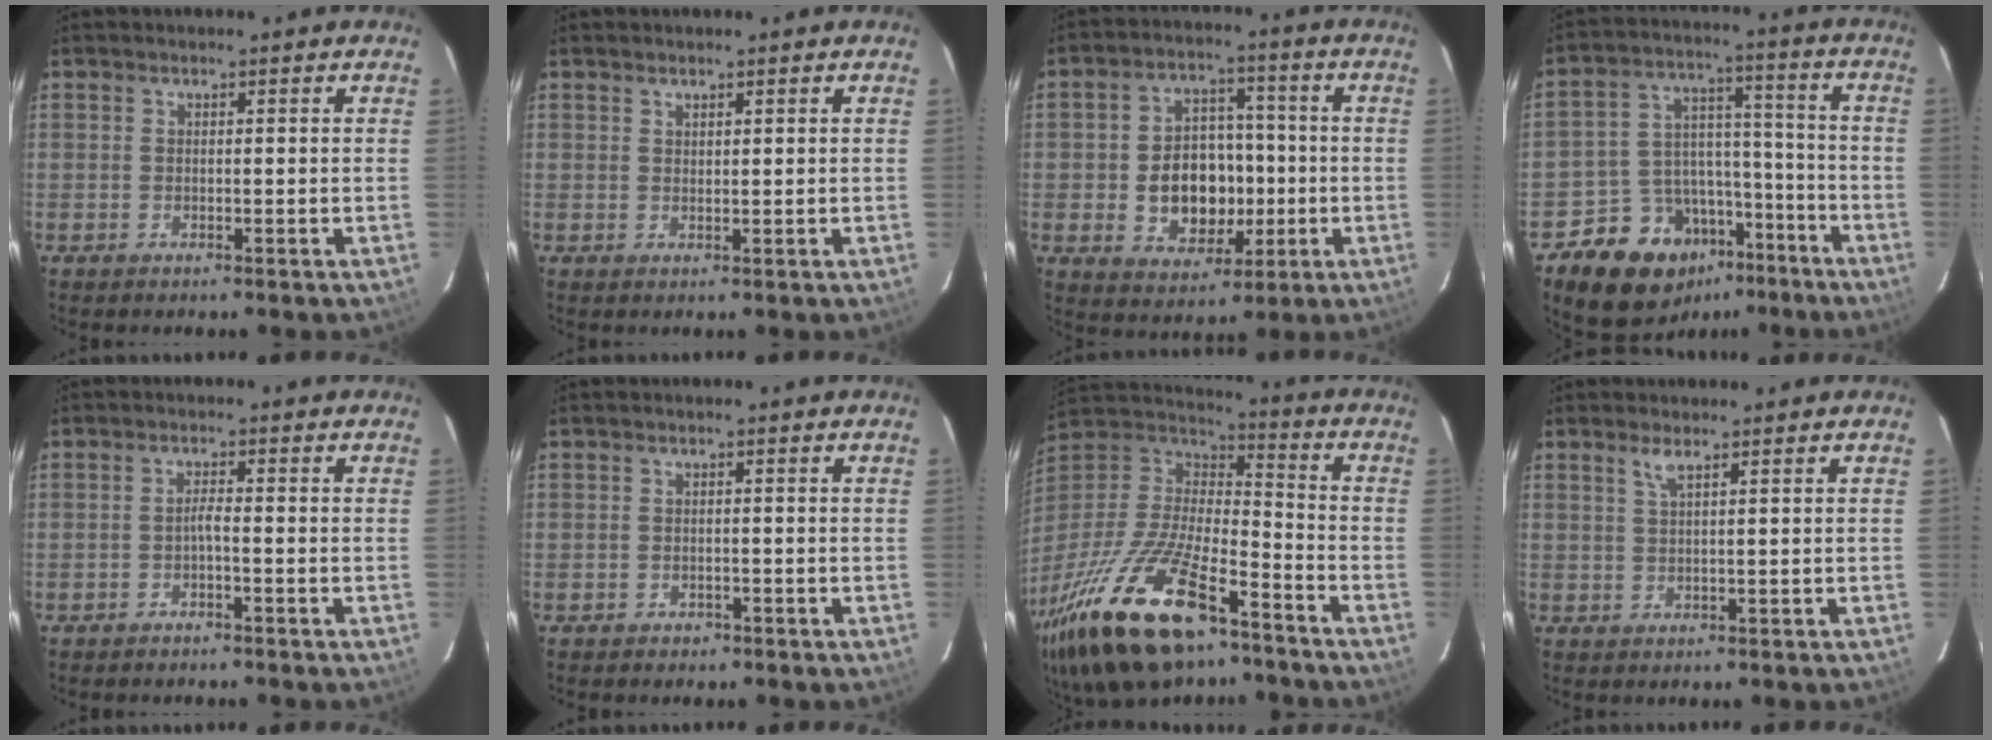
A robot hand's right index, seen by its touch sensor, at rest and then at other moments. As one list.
[{"total": 0.9, "force": [0.8, 0.3, 0.3], "torque": [-0.005, 0.001, 0.015]}, {"total": 11.9, "force": [-1.9, 9.1, 7.4], "torque": [-0.157, 0.018, -0.012]}, {"total": 15.8, "force": [-9.9, 11.1, 5.3], "torque": [-0.114, 0.058, -0.135]}, {"total": 1.2, "force": [-0.8, -0.1, 0.9], "torque": [-0.018, 0.004, -0.014]}, {"total": 1.7, "force": [-1.1, 1.3, 0.3], "torque": [-0.008, 0.004, -0.013]}, {"total": 29.4, "force": [-18.4, 11.3, 19.9], "torque": [-0.415, -0.042, -0.318]}, {"total": 1.9, "force": [1.2, -0.1, 1.4], "torque": [-0.030, 0.001, 0.023]}]